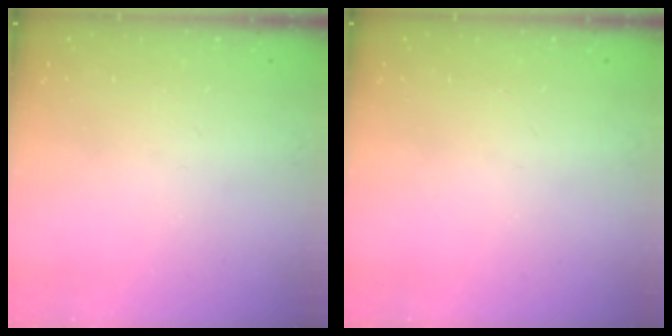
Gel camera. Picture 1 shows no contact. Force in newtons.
{"total": 0.0}